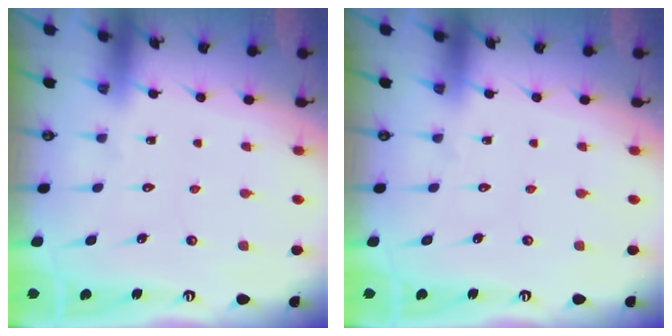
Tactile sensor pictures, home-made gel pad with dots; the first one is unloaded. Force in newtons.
{"total": 0.0}